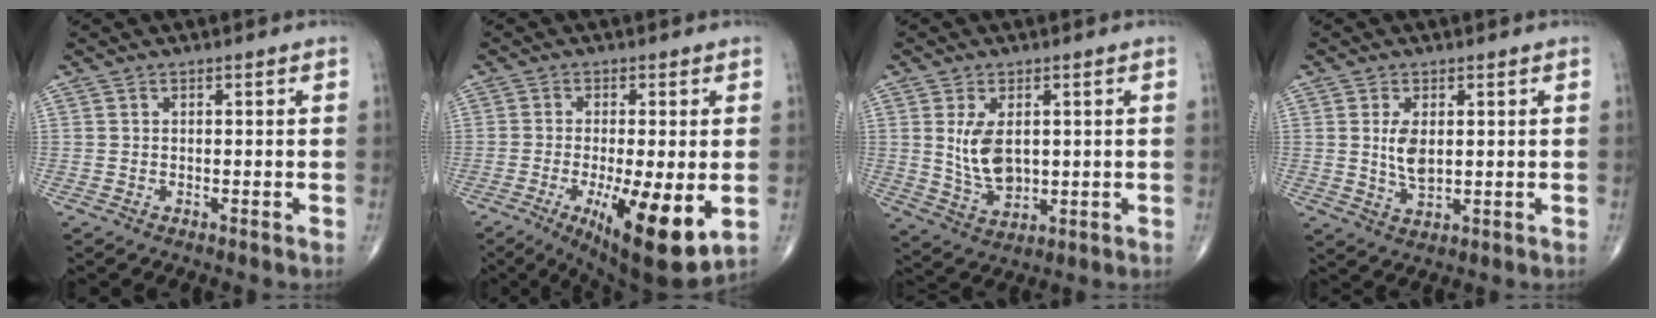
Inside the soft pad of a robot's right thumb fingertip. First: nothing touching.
{"total": 14.6, "force": [-3.8, 3.8, 13.6], "torque": [-0.202, -0.025, -0.048]}
{"total": 7.9, "force": [1.2, 4.6, 6.2], "torque": [-0.104, -0.015, 0.037]}
{"total": 5.0, "force": [0.8, 2.5, 4.3], "torque": [-0.077, -0.011, 0.021]}